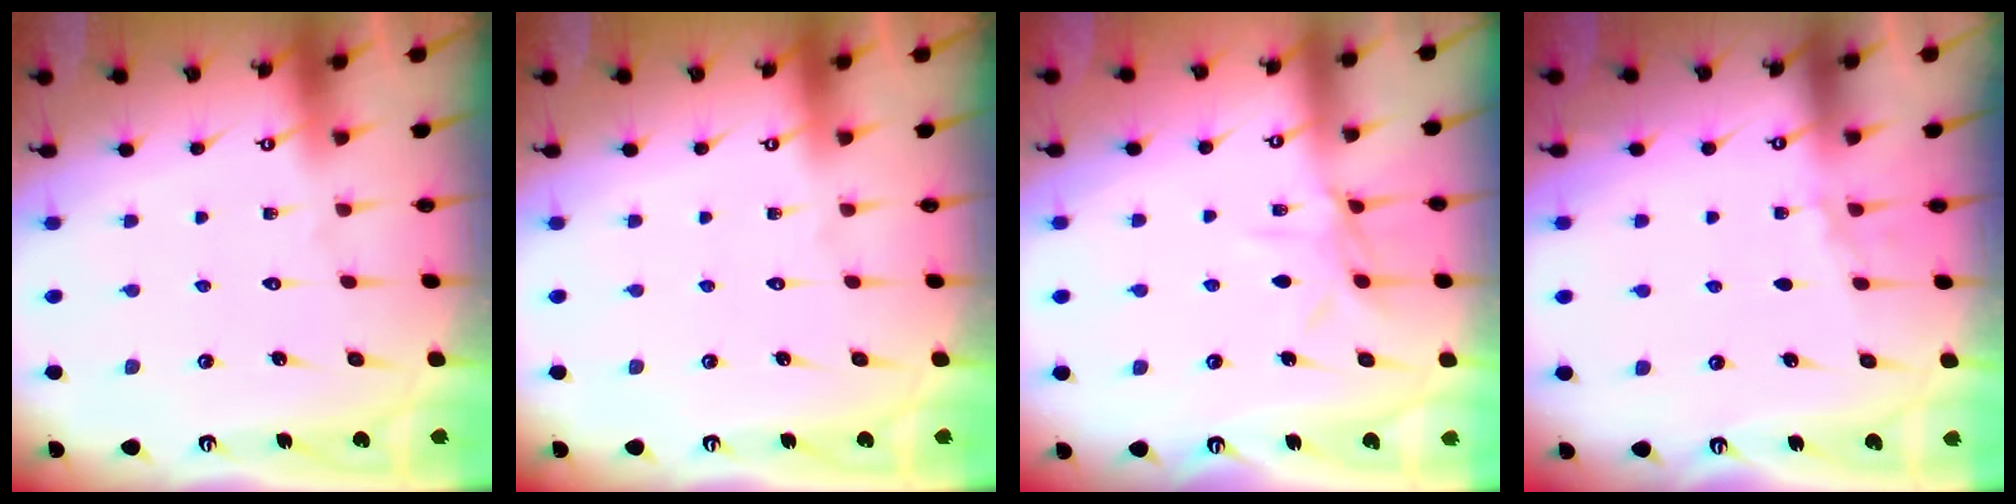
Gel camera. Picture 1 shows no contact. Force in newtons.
{"total": 0.0}
{"total": 6.9, "press": 6.9, "slide": 0.7}
{"total": 2.2, "press": 1.9, "slide": 1.1}